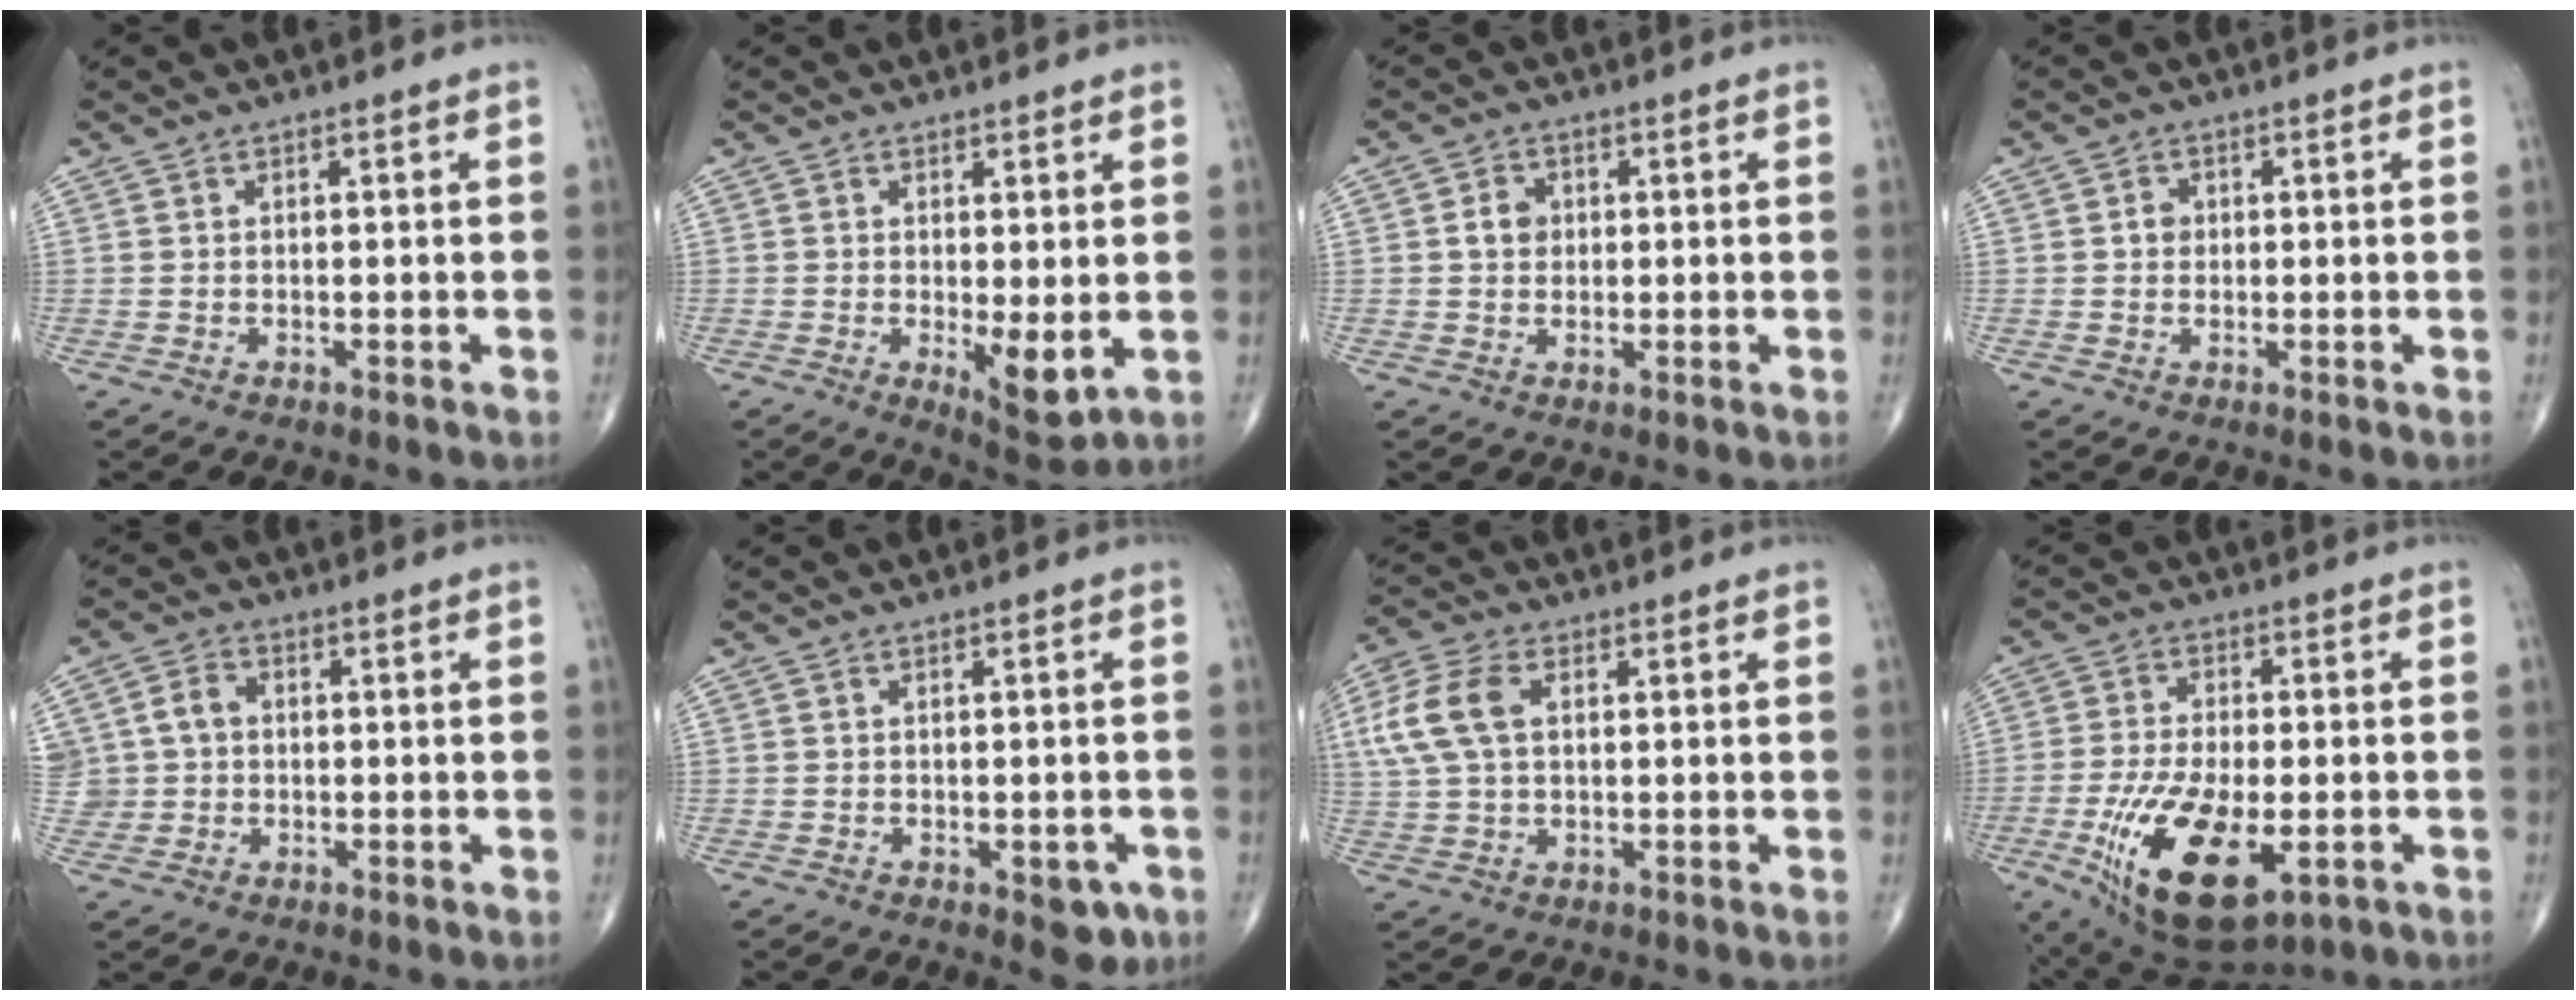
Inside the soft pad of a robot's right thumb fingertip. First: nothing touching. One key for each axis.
{"total": 6.2, "fx": -0.8, "fy": 2.3, "fz": 5.7, "tx": -0.083, "ty": -0.020, "tz": -0.004}
{"total": 3.5, "fx": 0.4, "fy": 2.9, "fz": 1.8, "tx": -0.019, "ty": 0.005, "tz": 0.004}
{"total": 1.9, "fx": 0.1, "fy": 1.7, "fz": 0.8, "tx": -0.002, "ty": 0.004, "tz": 0.000}
{"total": 6.2, "fx": 0.7, "fy": 5.4, "fz": 2.8, "tx": -0.037, "ty": 0.015, "tz": 0.013}
{"total": 3.9, "fx": -1.5, "fy": 2.1, "fz": 2.9, "tx": -0.013, "ty": 0.000, "tz": -0.015}
{"total": 9.9, "fx": 2.2, "fy": 5.9, "fz": 7.7, "tx": -0.181, "ty": 0.015, "tz": 0.042}
{"total": 18.3, "fx": -5.9, "fy": 8.6, "fz": 15.1, "tx": -0.285, "ty": -0.005, "tz": -0.081}